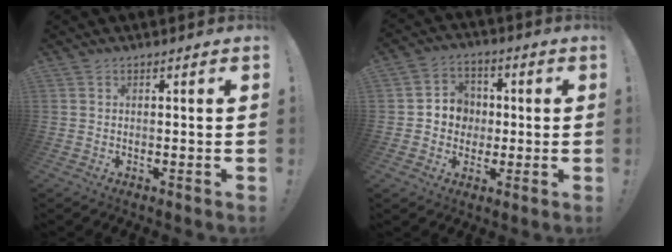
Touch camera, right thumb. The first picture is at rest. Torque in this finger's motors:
{"motor_torque": [0.62, 0.60, 0.30, -0.19, -0.01]}